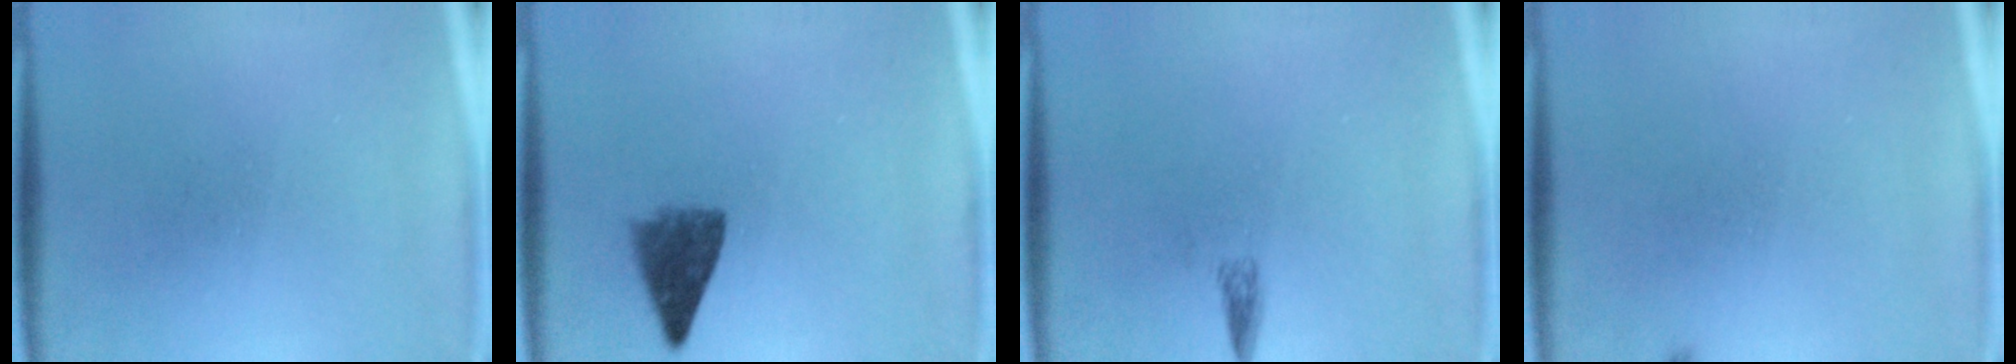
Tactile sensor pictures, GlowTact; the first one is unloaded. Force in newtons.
{"total": 4.6}
{"total": 1.2}
{"total": 0.5}